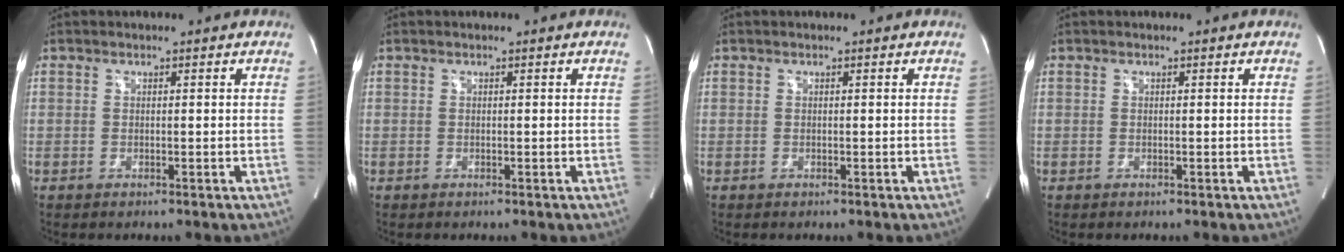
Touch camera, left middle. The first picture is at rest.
{"total": 0.0}
{"total": 0.0}
{"total": 0.0}